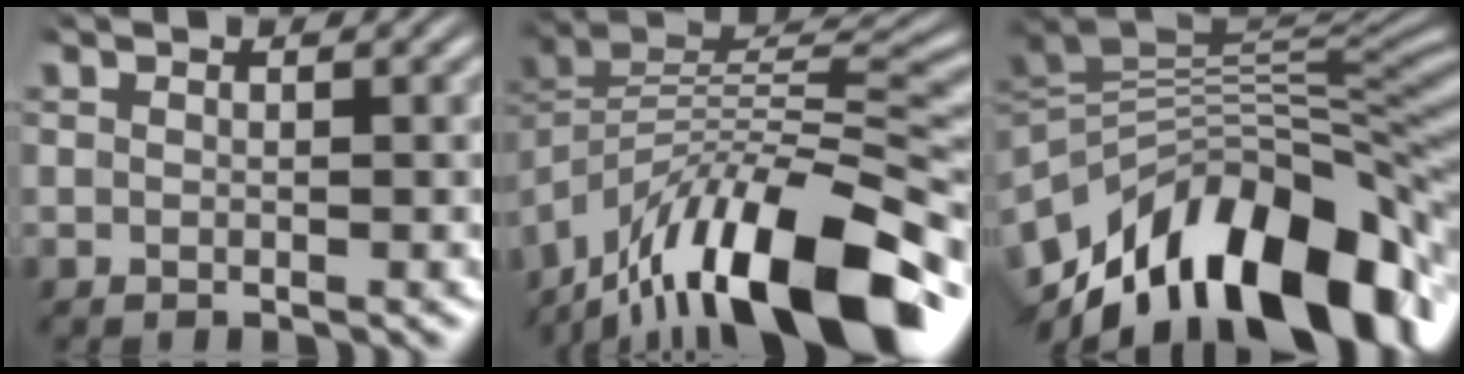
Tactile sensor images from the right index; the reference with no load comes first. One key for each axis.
{"total": 14.7, "fx": -6.3, "fy": 7.8, "fz": 10.7, "tx": -0.176, "ty": -0.045, "tz": -0.085}
{"total": 18.5, "fx": -5.6, "fy": 11.4, "fz": 13.4, "tx": -0.199, "ty": -0.041, "tz": -0.061}